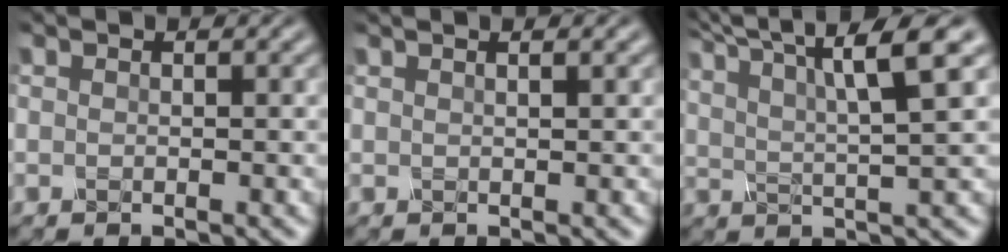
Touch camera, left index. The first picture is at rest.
{"total": 1.0, "force": [0.7, 0.0, 0.7], "torque": [-0.007, 0.004, 0.001]}
{"total": 8.2, "force": [5.3, 1.3, 6.1], "torque": [-0.105, 0.018, 0.076]}